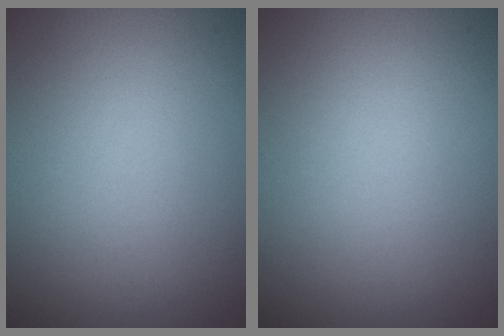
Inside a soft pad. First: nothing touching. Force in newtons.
{"total": 0.0}